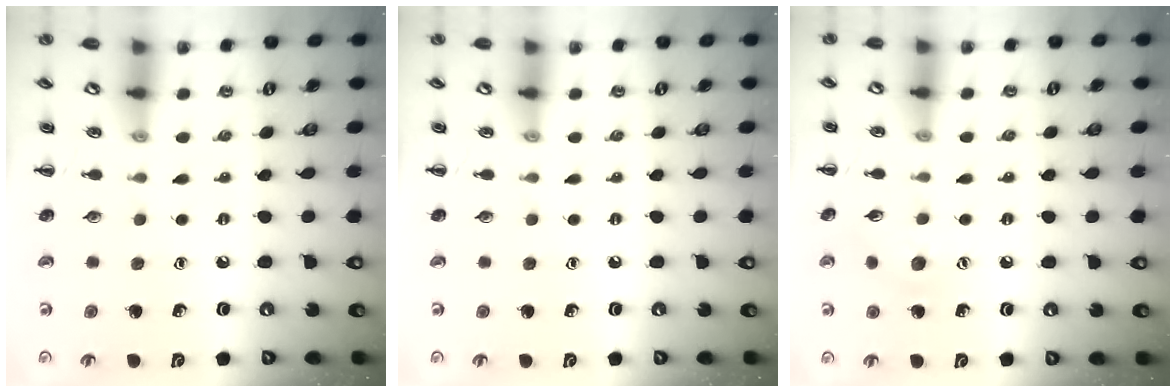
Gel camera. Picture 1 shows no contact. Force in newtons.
{"total": 0.0}
{"total": 6.0, "press": 5.8, "slide": 1.2}